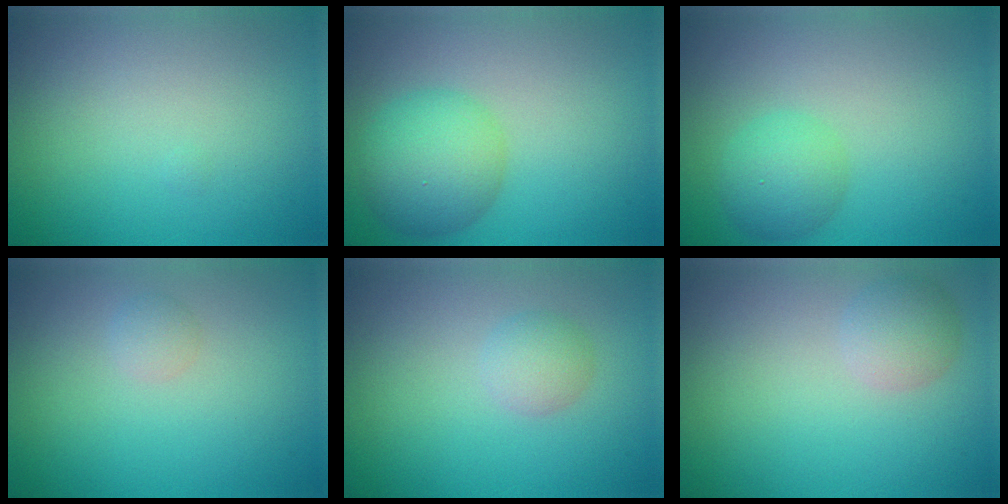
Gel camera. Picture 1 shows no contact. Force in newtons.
{"total": 5.1, "press": 5.1, "slide": 0.2}
{"total": 2.9, "press": 2.9, "slide": 0.1}
{"total": 0.9, "press": 0.9, "slide": 0.1}
{"total": 1.8, "press": 1.8, "slide": 0.0}
{"total": 2.3, "press": 2.3, "slide": 0.2}